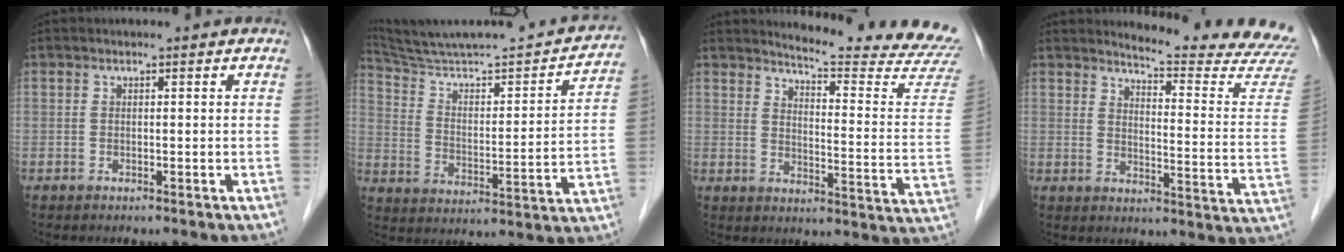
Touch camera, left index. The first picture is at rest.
{"total": 25.3, "force": [22.8, 2.1, 10.9], "torque": [-0.171, -0.021, 0.327]}
{"total": 18.8, "force": [18.3, -1.2, 4.3], "torque": [-0.064, -0.144, 0.206]}
{"total": 17.4, "force": [17.1, -1.0, 3.4], "torque": [-0.044, -0.143, 0.185]}